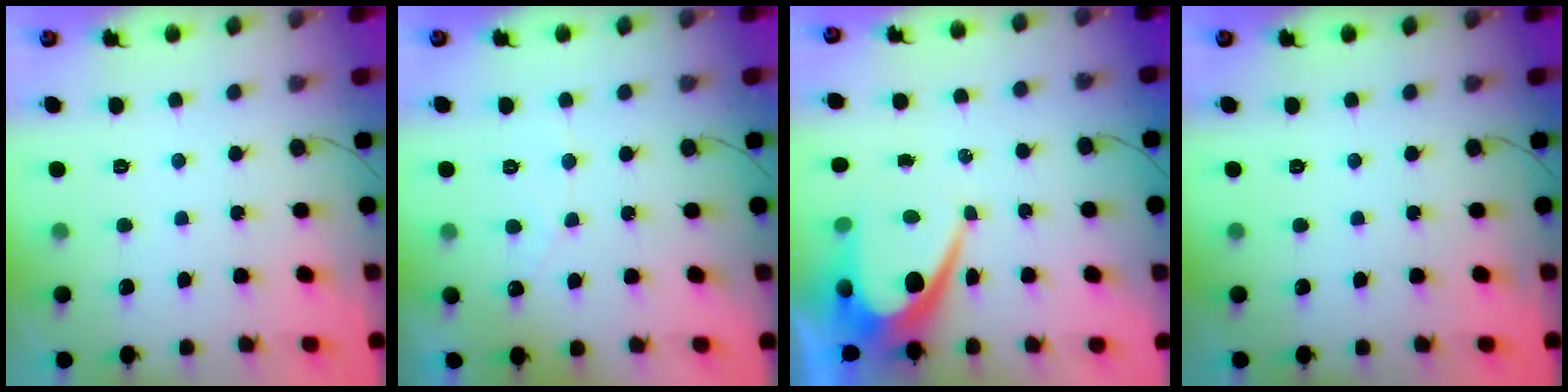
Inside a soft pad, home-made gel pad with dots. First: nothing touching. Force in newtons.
{"total": 3.0, "press": 3.0, "slide": 0.1}
{"total": 8.1, "press": 8.1, "slide": 0.6}
{"total": 0.0}